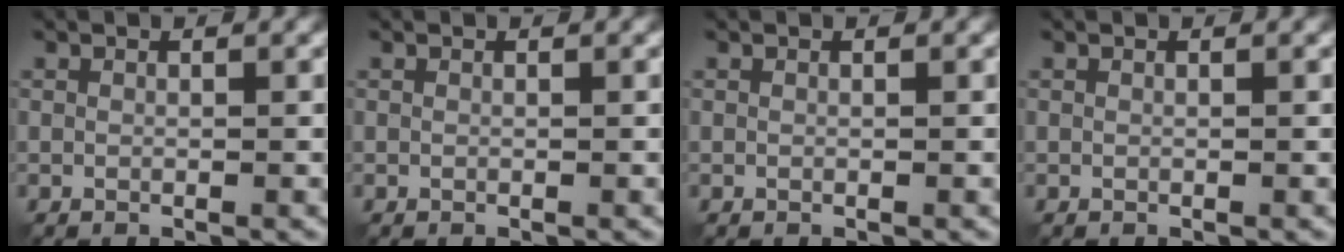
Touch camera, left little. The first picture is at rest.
{"total": 0.0}
{"total": 0.0}
{"total": 0.0}